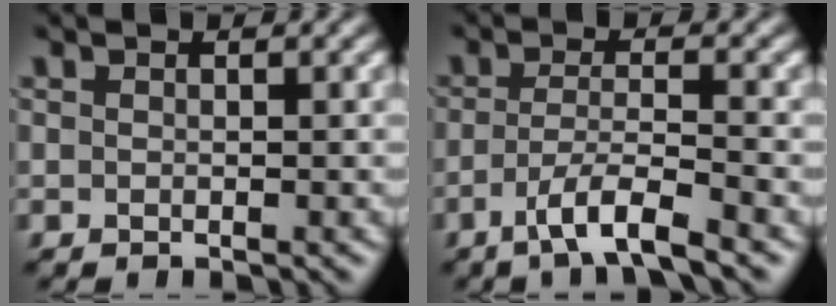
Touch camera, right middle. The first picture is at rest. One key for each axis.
{"total": 4.3, "fx": -2.4, "fy": 0.6, "fz": 3.4, "tx": -0.065, "ty": 0.002, "tz": -0.051}